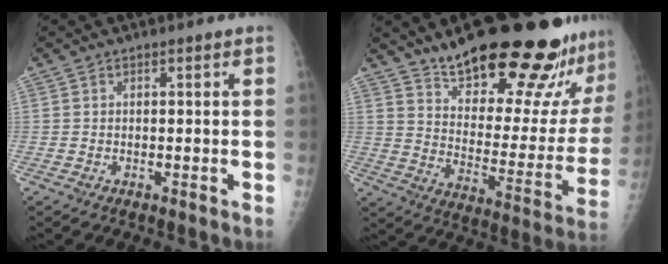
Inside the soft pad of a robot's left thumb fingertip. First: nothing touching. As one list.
[{"total": 29.0, "force": [22.5, 7.6, 16.8], "torque": [-0.208, -0.118, 0.317]}]